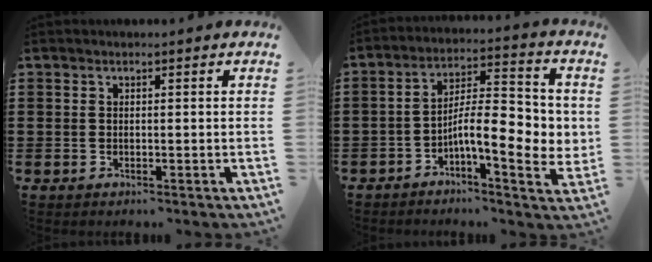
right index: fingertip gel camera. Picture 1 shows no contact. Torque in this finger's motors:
{"motor_torque": [2.14, 0.00, 0.57, 0.21]}